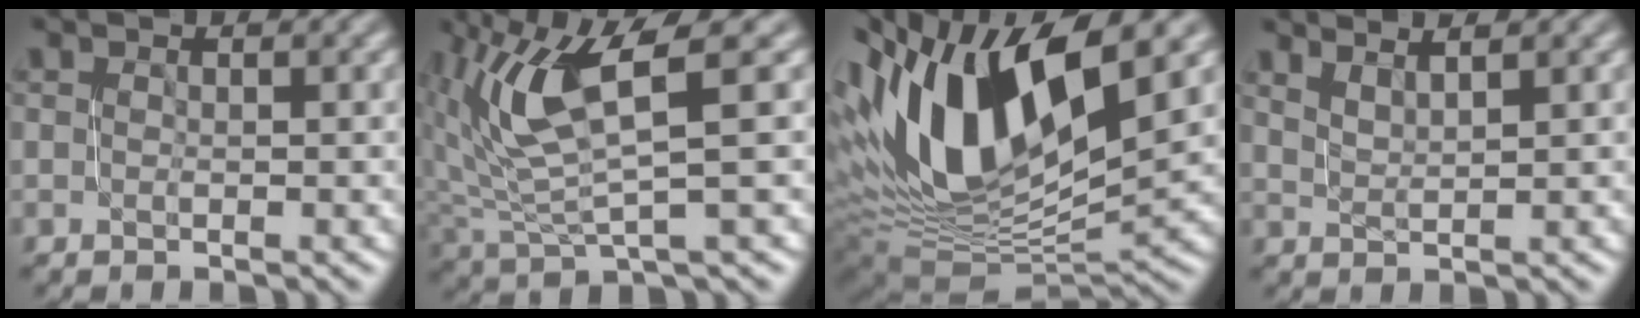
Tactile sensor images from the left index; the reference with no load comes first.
{"total": 7.2, "force": [2.6, 2.0, 6.5], "torque": [-0.146, 0.000, 0.054]}
{"total": 13.8, "force": [3.7, 6.8, 11.5], "torque": [-0.220, 0.007, 0.061]}
{"total": 2.6, "force": [2.4, 0.3, 0.8], "torque": [-0.008, 0.006, 0.038]}